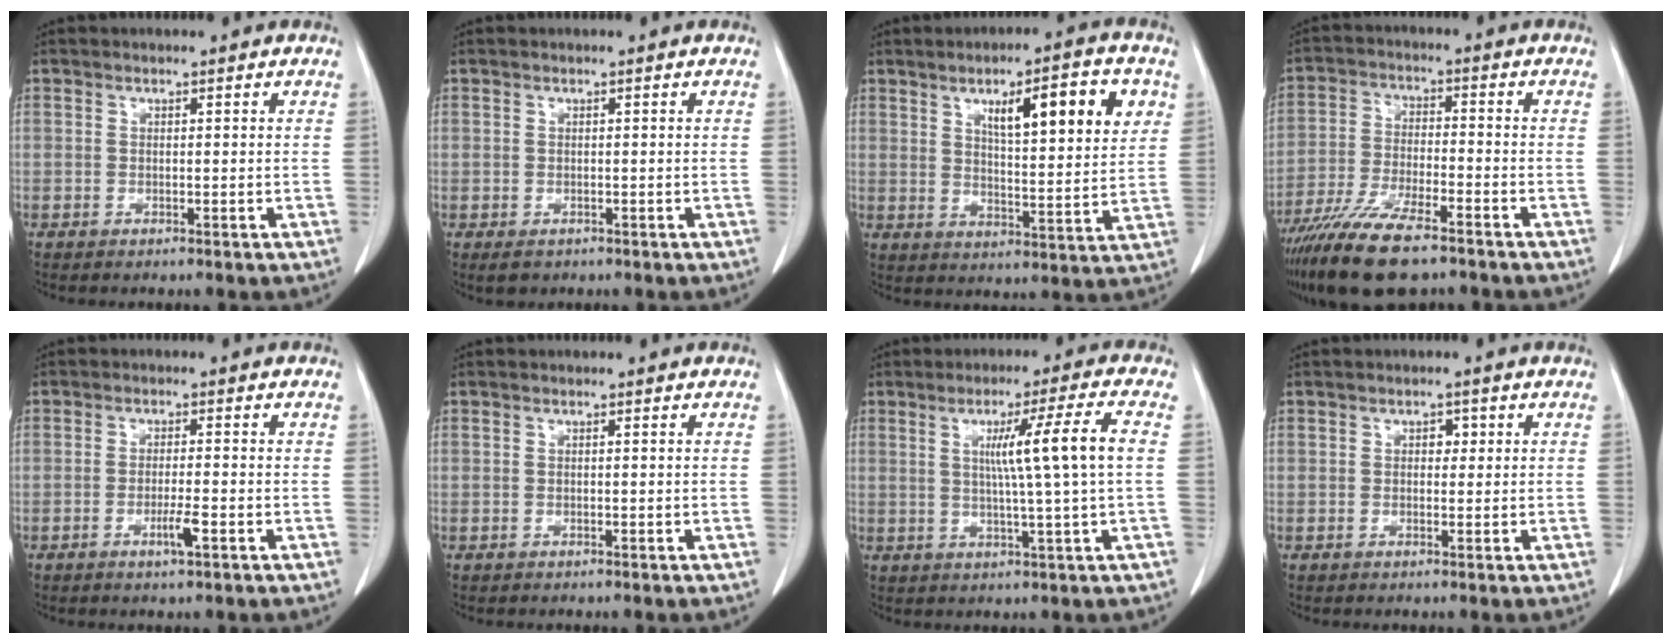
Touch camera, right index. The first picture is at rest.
{"total": 1.5, "force": [-0.7, 1.2, 0.6], "torque": [-0.004, 0.001, -0.004]}
{"total": 13.4, "force": [5.7, 2.7, 11.8], "torque": [-0.168, 0.005, 0.084]}
{"total": 12.8, "force": [-9.4, 2.7, 8.2], "torque": [-0.154, -0.028, -0.169]}
{"total": 3.1, "force": [-1.3, 0.2, 2.7], "torque": [-0.048, -0.002, -0.024]}
{"total": 0.0}
{"total": 9.2, "force": [1.4, -1.8, 8.9], "torque": [-0.141, 0.004, 0.028]}
{"total": 1.6, "force": [0.5, 1.1, 1.1], "torque": [-0.012, 0.004, 0.004]}